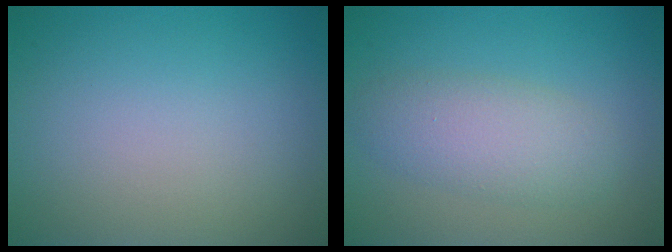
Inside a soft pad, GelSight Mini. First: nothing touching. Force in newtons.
{"total": 4.0, "press": 4.0, "slide": 0.3}